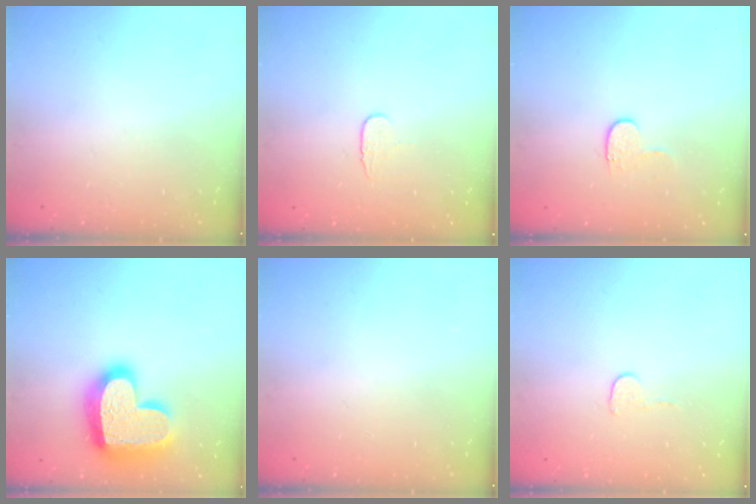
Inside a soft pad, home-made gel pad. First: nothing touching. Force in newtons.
{"total": 4.3, "press": 4.2, "slide": 0.4}
{"total": 4.1, "press": 4.1, "slide": 0.4}
{"total": 21.5, "press": 21.5, "slide": 1.6}
{"total": 0.0}
{"total": 3.7, "press": 3.7, "slide": 0.3}